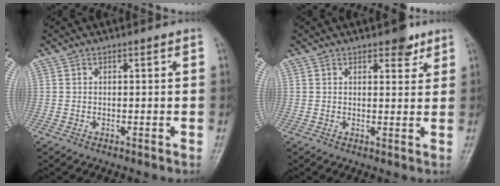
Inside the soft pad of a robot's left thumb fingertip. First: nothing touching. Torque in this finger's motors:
{"motor_torque": [0.25, 0.01, 0.42, 0.04, 0.00]}